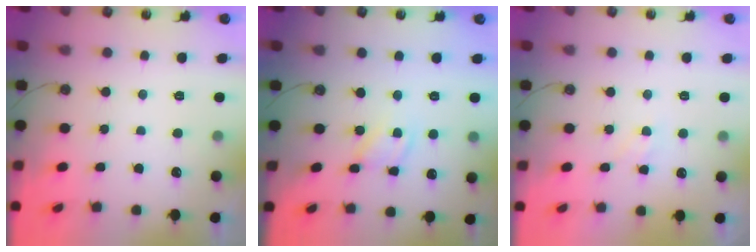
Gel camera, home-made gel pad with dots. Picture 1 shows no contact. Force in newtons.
{"total": 5.8, "press": 5.8, "slide": 0.5}
{"total": 6.0, "press": 5.9, "slide": 0.7}